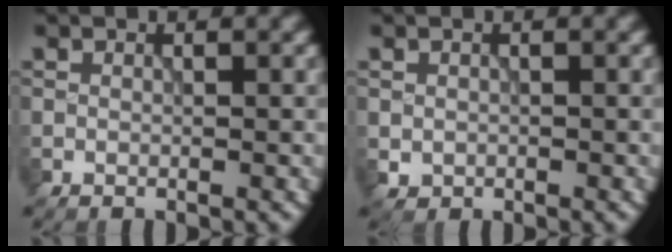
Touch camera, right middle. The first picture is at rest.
{"total": 0.8, "force": [-0.1, 0.8, 0.2], "torque": [0.001, -0.005, 0.000]}